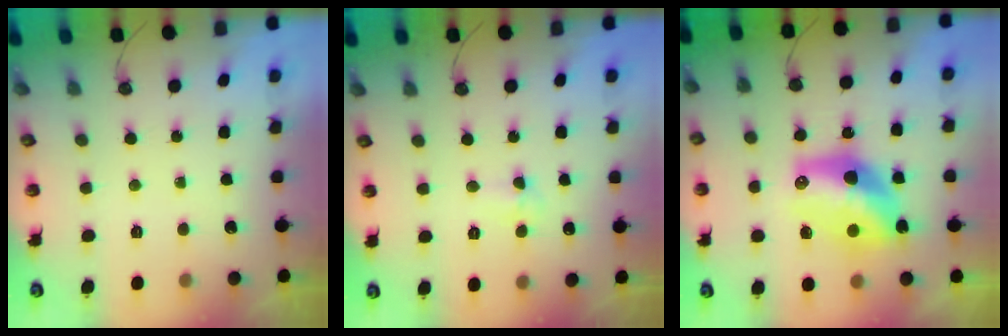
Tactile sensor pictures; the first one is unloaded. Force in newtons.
{"total": 3.0, "press": 2.8, "slide": 1.1}
{"total": 14.7, "press": 14.7, "slide": 1.0}